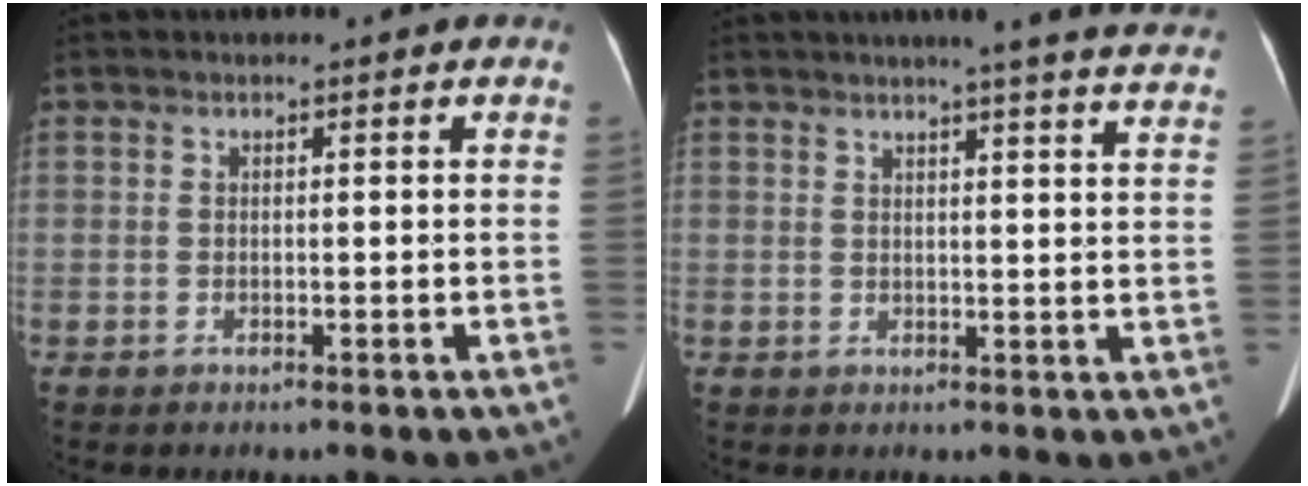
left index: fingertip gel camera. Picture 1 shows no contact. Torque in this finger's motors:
{"motor_torque": [0.10, -0.57, 0.04, 0.08]}